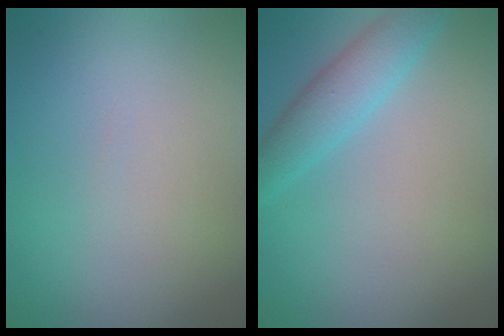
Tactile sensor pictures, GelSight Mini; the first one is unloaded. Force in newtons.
{"total": 3.3, "press": 3.3, "slide": 0.1}